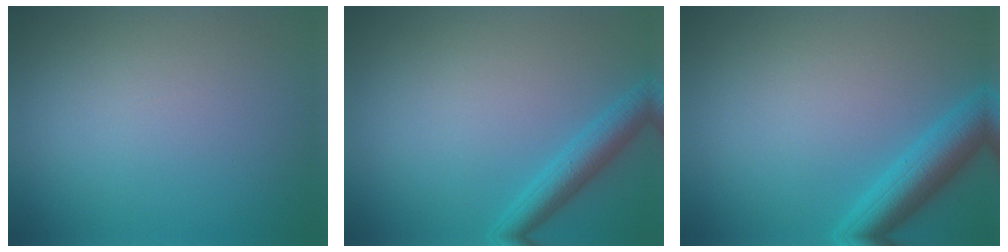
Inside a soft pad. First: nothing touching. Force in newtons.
{"total": 3.0, "press": 3.0, "slide": 0.1}
{"total": 4.5, "press": 4.5, "slide": 0.2}